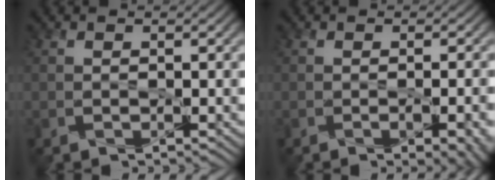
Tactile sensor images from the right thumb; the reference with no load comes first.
{"total": 4.1, "force": [-1.9, 1.2, 3.4], "torque": [-0.044, -0.007, -0.014]}